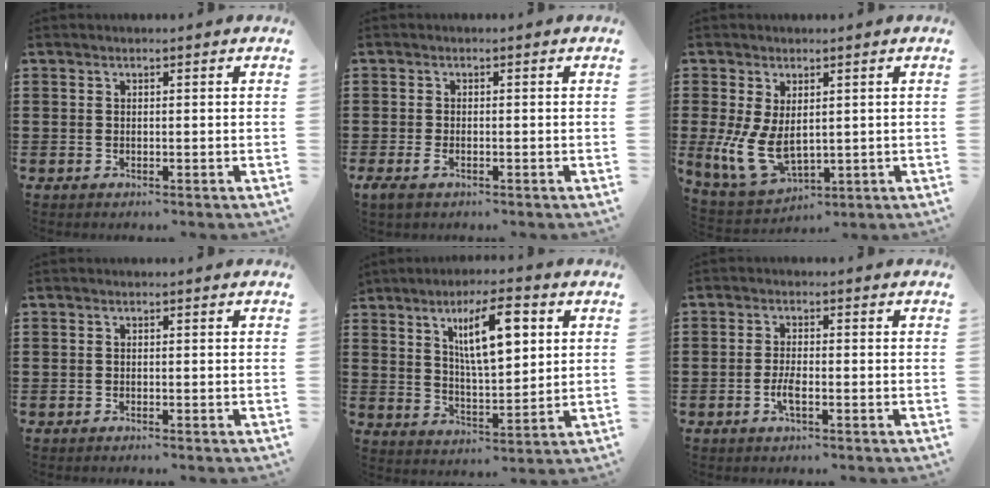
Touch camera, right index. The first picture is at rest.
{"total": 1.1, "force": [-0.6, 0.4, 0.8], "torque": [-0.024, -0.005, -0.015]}
{"total": 8.0, "force": [0.2, 4.9, 6.3], "torque": [-0.157, -0.008, 0.008]}
{"total": 0.0}
{"total": 9.7, "force": [4.0, 3.0, 8.3], "torque": [-0.152, 0.004, 0.066]}
{"total": 2.8, "force": [-1.1, 0.7, 2.5], "torque": [-0.058, -0.004, -0.024]}